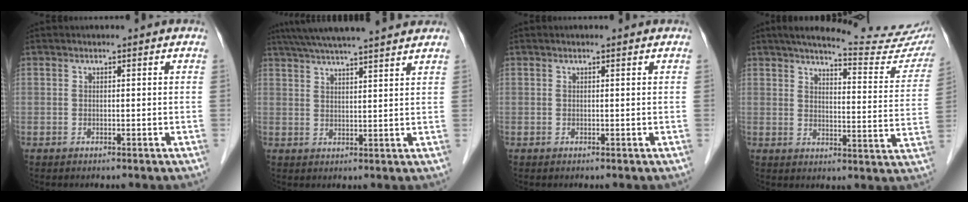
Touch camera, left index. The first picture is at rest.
{"total": 16.1, "force": [14.1, 0.6, 7.8], "torque": [-0.134, 0.040, 0.198]}
{"total": 0.6, "force": [0.6, 0.0, 0.2], "torque": [-0.011, 0.006, 0.007]}
{"total": 19.4, "force": [17.6, 1.8, 7.9], "torque": [-0.100, -0.049, 0.205]}